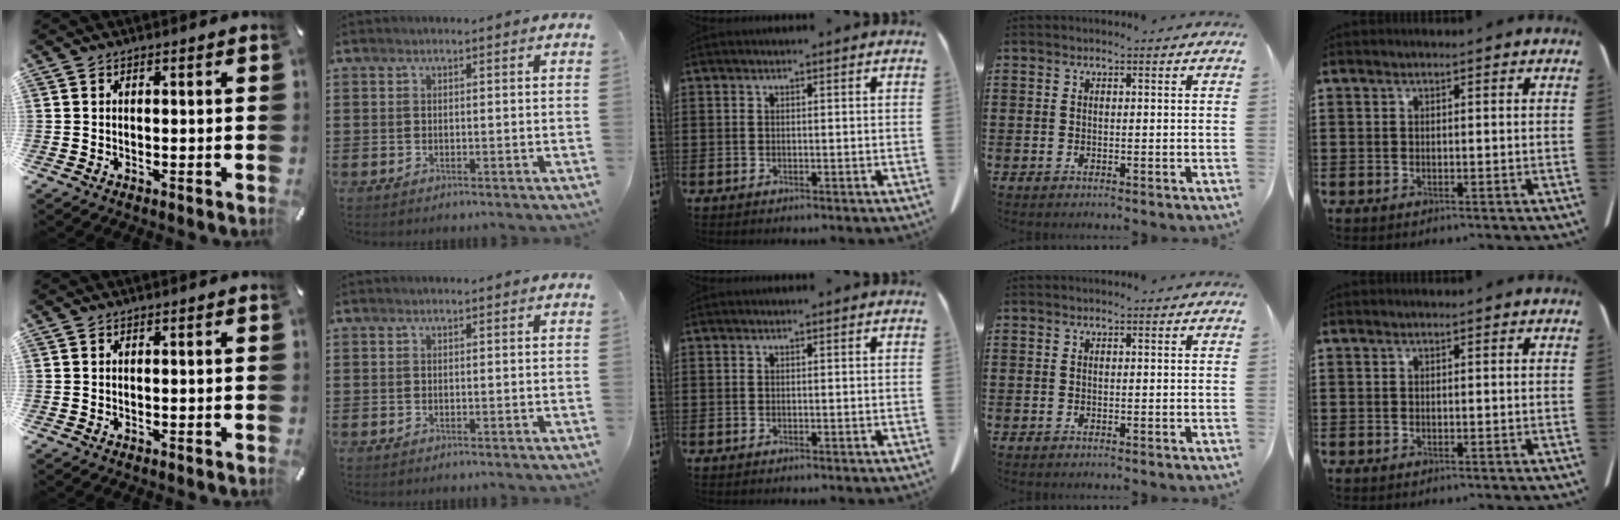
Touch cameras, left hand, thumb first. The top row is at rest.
{}